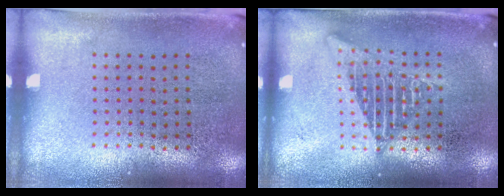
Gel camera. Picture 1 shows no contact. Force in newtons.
{"total": 2.8, "press": 2.8, "slide": 0.3}